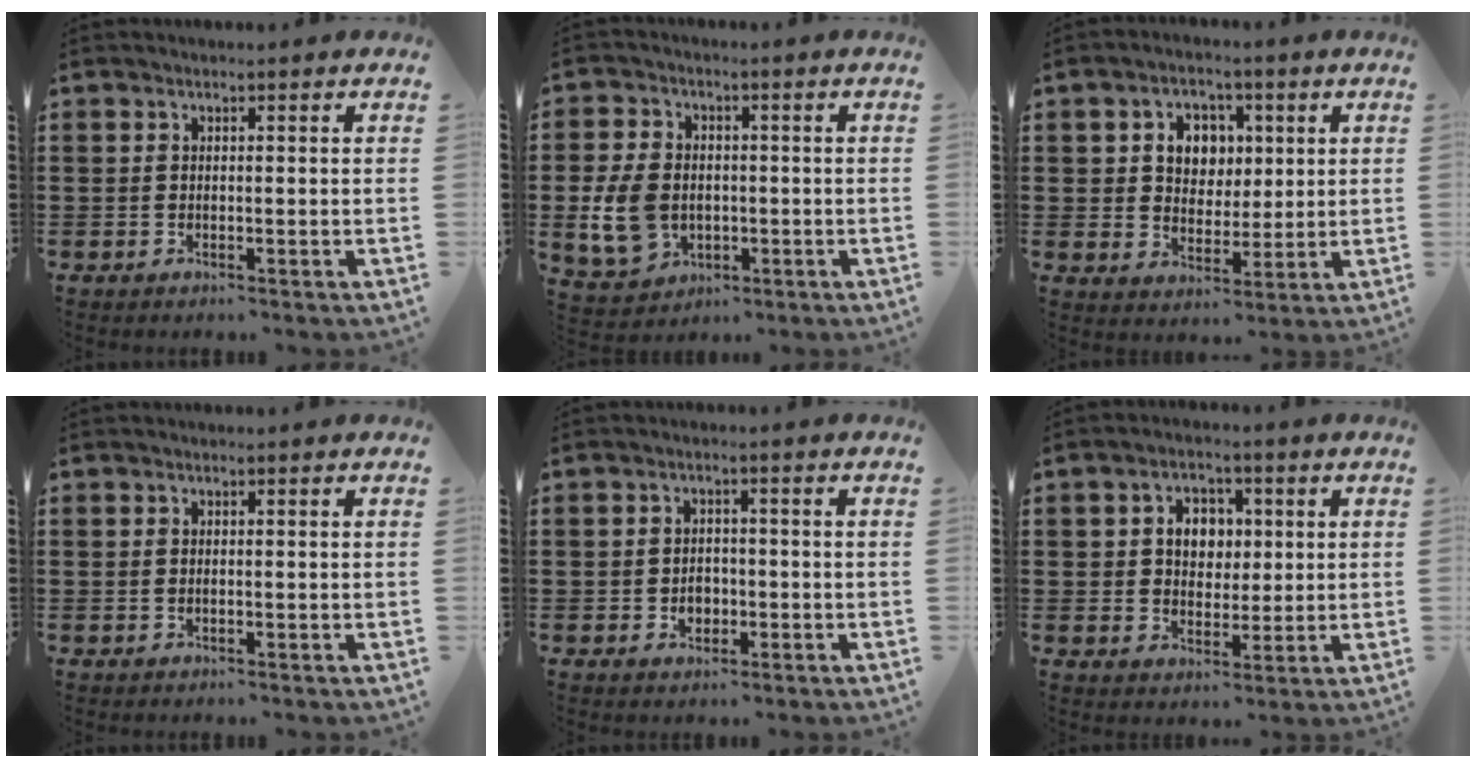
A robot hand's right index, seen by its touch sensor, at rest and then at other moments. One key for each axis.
{"total": 8.2, "fx": -1.3, "fy": 6.3, "fz": 5.1, "tx": -0.131, "ty": 0.007, "tz": -0.025}
{"total": 6.0, "fx": 1.6, "fy": 5.2, "fz": 2.4, "tx": -0.057, "ty": 0.014, "tz": 0.022}
{"total": 0.0}
{"total": 2.4, "fx": -0.8, "fy": 1.9, "fz": 1.3, "tx": -0.019, "ty": 0.001, "tz": -0.020}
{"total": 5.1, "fx": 0.8, "fy": 4.2, "fz": 2.8, "tx": -0.062, "ty": 0.014, "tz": 0.008}